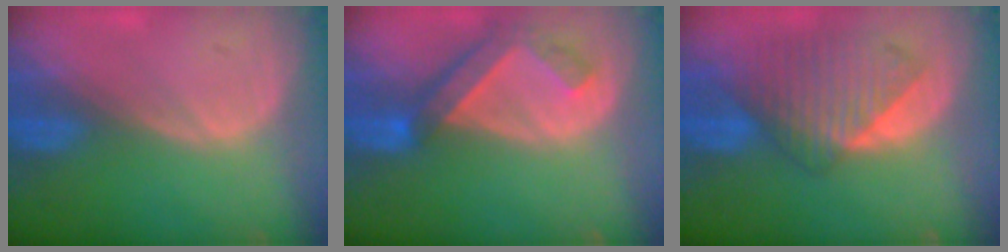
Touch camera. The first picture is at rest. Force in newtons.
{"total": 6.4, "press": 5.8, "slide": 2.8}
{"total": 9.2, "press": 8.2, "slide": 4.0}